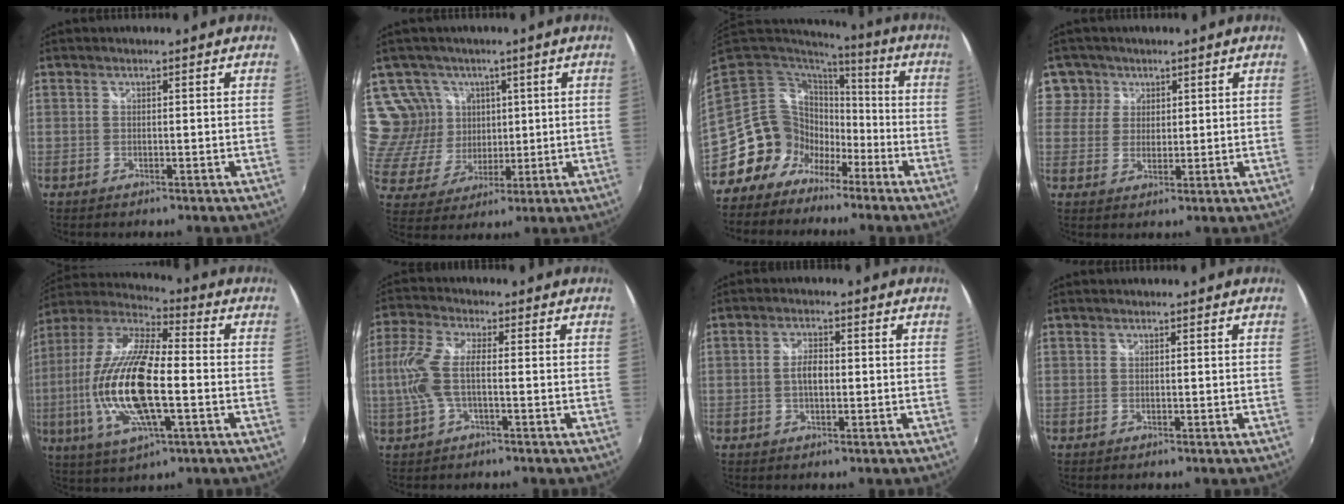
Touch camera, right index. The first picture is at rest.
{"total": 11.6, "force": [5.9, 9.3, 3.7], "torque": [-0.090, 0.006, 0.131]}
{"total": 14.2, "force": [-7.4, 11.6, 3.7], "torque": [-0.095, 0.025, -0.128]}
{"total": 5.2, "force": [2.3, 4.6, 0.1], "torque": [0.020, 0.014, 0.036]}
{"total": 21.0, "force": [-3.8, 6.7, 19.5], "torque": [-0.397, -0.013, -0.077]}
{"total": 7.8, "force": [-1.0, 2.5, 7.3], "torque": [-0.167, 0.003, -0.018]}
{"total": 3.2, "force": [-0.3, 1.5, 2.8], "torque": [-0.054, 0.006, -0.006]}
{"total": 0.0}